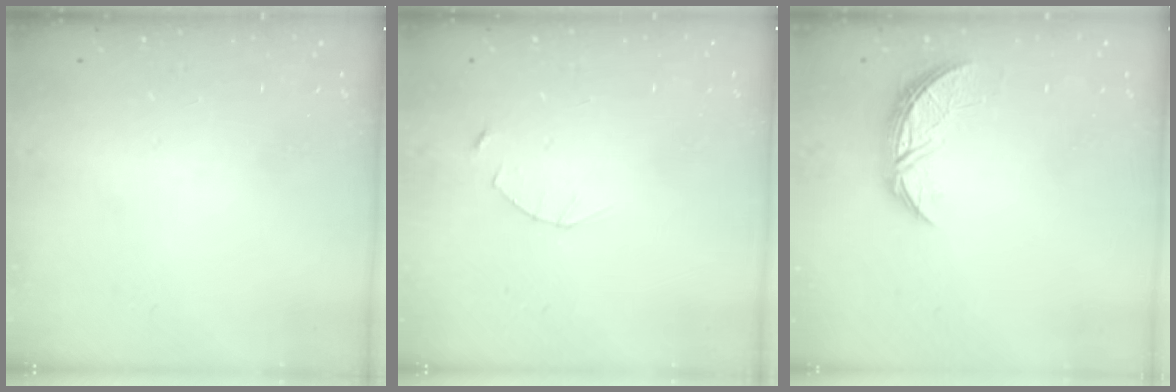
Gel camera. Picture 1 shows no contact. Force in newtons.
{"total": 2.5, "press": 2.4, "slide": 0.3}
{"total": 7.3, "press": 7.3, "slide": 0.5}